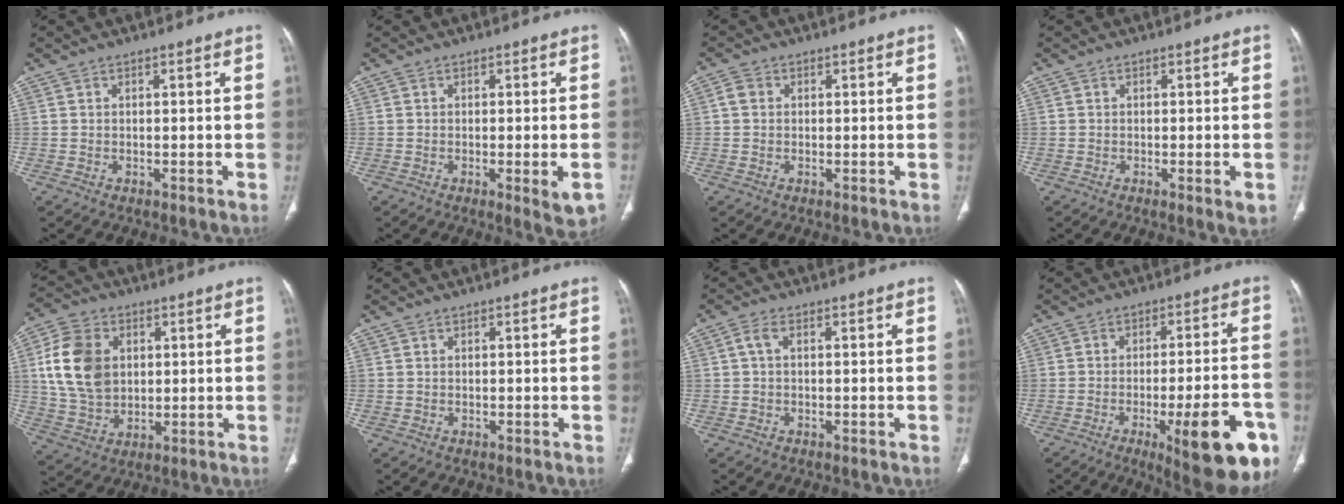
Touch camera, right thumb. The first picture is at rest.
{"total": 5.1, "force": [-1.8, 1.2, 4.6], "torque": [-0.055, -0.007, -0.020]}
{"total": 2.1, "force": [0.3, 1.8, 1.0], "torque": [-0.016, 0.006, 0.004]}
{"total": 2.7, "force": [-0.8, 0.6, 2.5], "torque": [-0.035, -0.008, -0.009]}
{"total": 13.7, "force": [2.9, 10.2, 8.7], "torque": [-0.146, -0.004, 0.059]}
{"total": 0.0}
{"total": 1.9, "force": [0.2, 0.9, 1.6], "torque": [-0.034, 0.004, 0.001]}
{"total": 18.2, "force": [-7.8, 4.8, 15.7], "torque": [-0.159, 0.027, -0.096]}